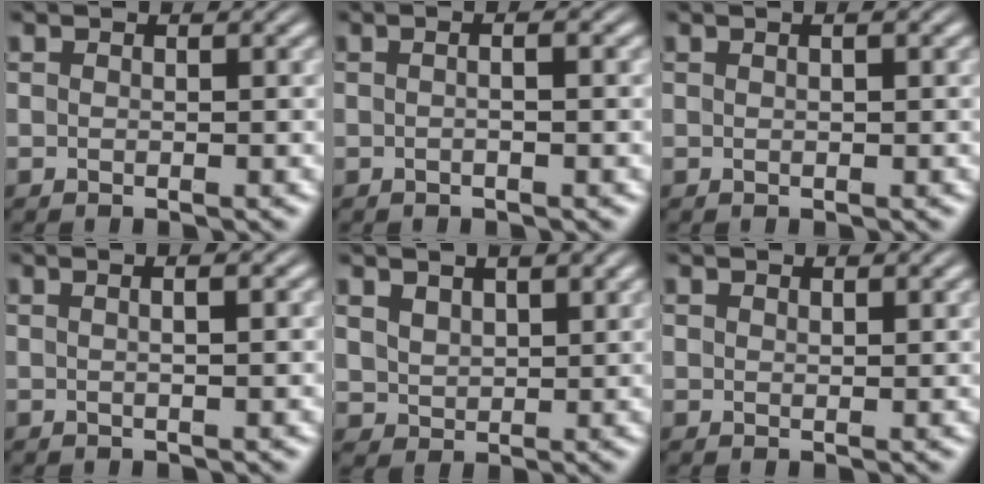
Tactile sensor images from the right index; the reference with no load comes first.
{"total": 1.5, "force": [-0.2, 0.1, 1.5], "torque": [-0.019, 0.006, -0.008]}
{"total": 0.7, "force": [0.3, -0.1, 0.7], "torque": [-0.008, 0.003, 0.005]}
{"total": 1.6, "force": [0.4, -0.1, 1.5], "torque": [-0.017, 0.007, 0.004]}
{"total": 2.5, "force": [1.8, 1.5, 0.8], "torque": [-0.018, -0.009, 0.046]}
{"total": 0.8, "force": [0.7, -0.2, 0.0], "torque": [0.003, -0.005, 0.018]}